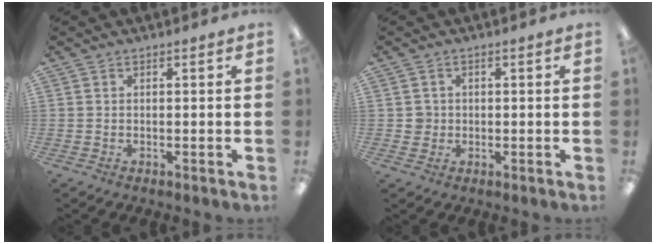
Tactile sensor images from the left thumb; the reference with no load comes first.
{"total": 2.5, "force": [0.1, 2.5, 0.2], "torque": [0.000, 0.001, -0.002]}